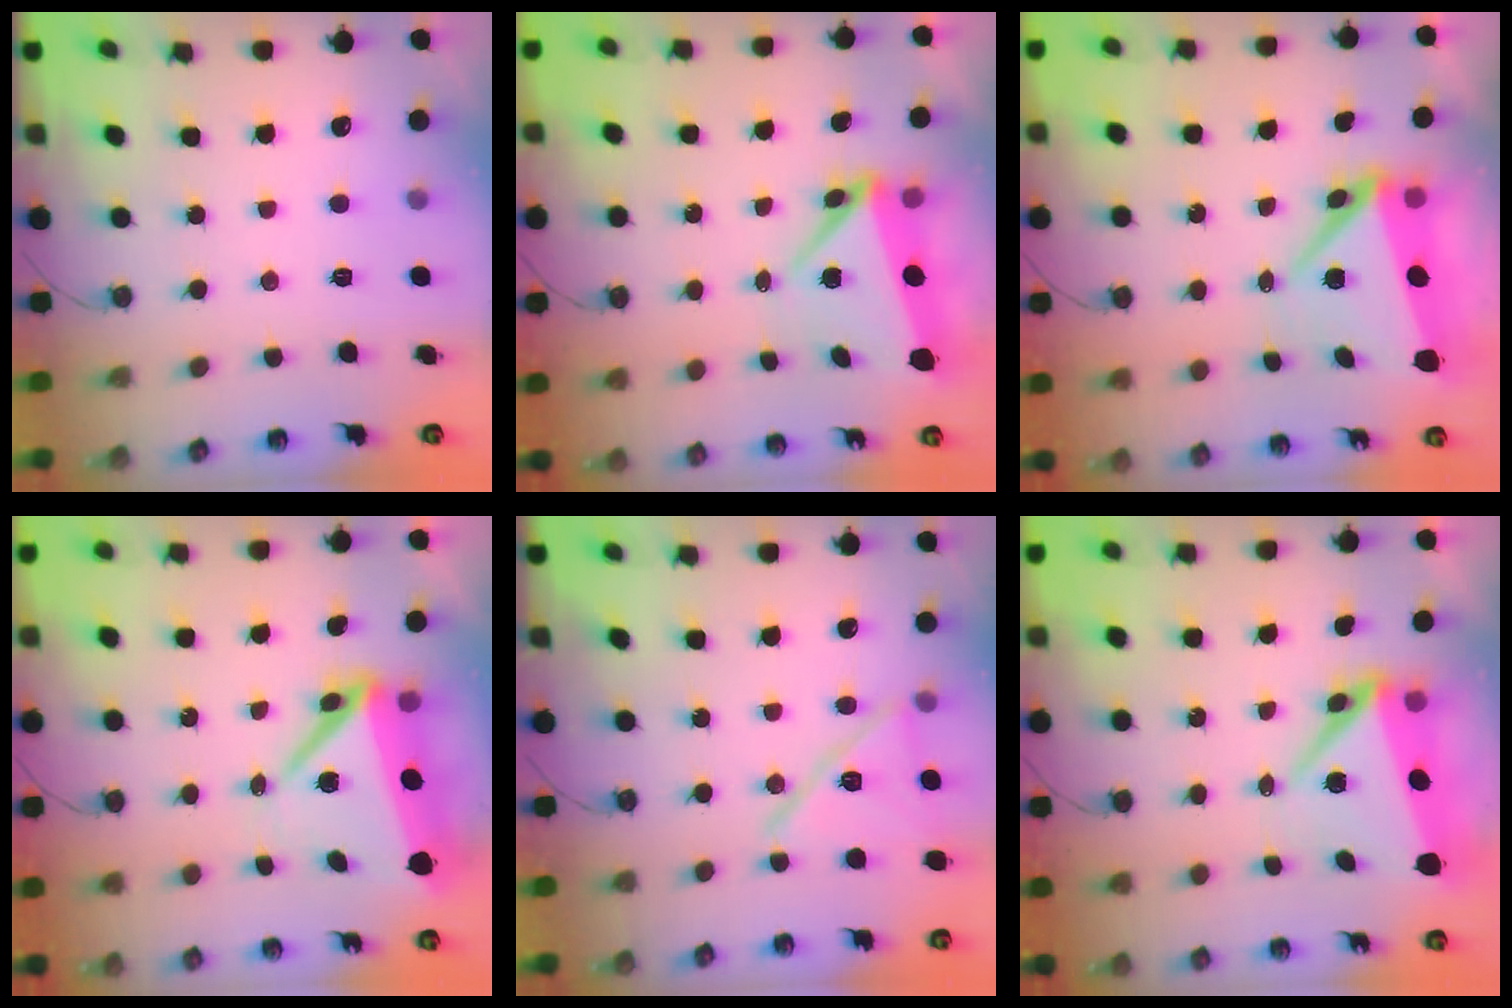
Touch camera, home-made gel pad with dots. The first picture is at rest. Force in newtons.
{"total": 7.3, "press": 5.9, "slide": 4.3}
{"total": 7.5, "press": 7.4, "slide": 0.9}
{"total": 10.2, "press": 10.1, "slide": 1.0}
{"total": 15.9, "press": 12.7, "slide": 9.5}
{"total": 8.1, "press": 7.9, "slide": 1.8}